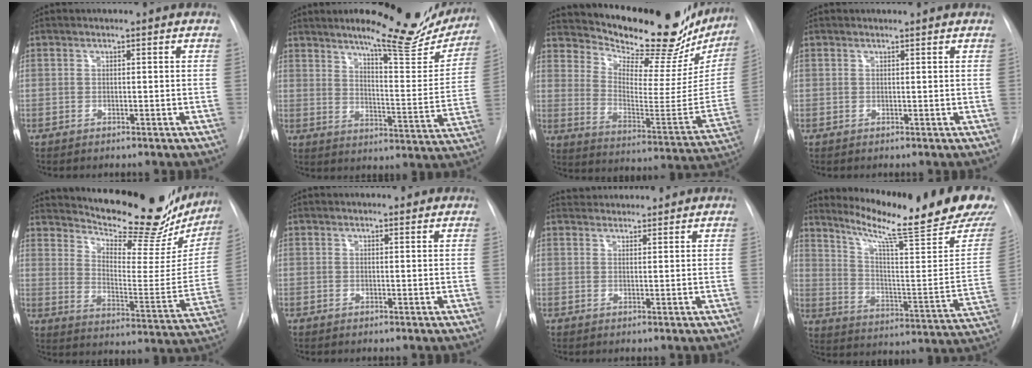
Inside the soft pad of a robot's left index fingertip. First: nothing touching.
{"total": 19.0, "force": [16.0, 3.3, 9.6], "torque": [-0.119, -0.042, 0.202]}
{"total": 26.8, "force": [23.8, 6.6, 10.3], "torque": [-0.167, -0.072, 0.311]}
{"total": 1.9, "force": [1.9, 0.1, 0.3], "torque": [-0.010, 0.011, 0.021]}
{"total": 26.2, "force": [23.0, 6.5, 10.7], "torque": [-0.163, -0.072, 0.293]}
{"total": 3.2, "force": [2.9, 0.9, 1.0], "torque": [-0.014, 0.014, 0.029]}
{"total": 5.1, "force": [5.1, 0.9, 0.5], "torque": [-0.008, 0.034, 0.072]}
{"total": 24.6, "force": [20.7, 0.1, 13.4], "torque": [-0.211, -0.087, 0.282]}